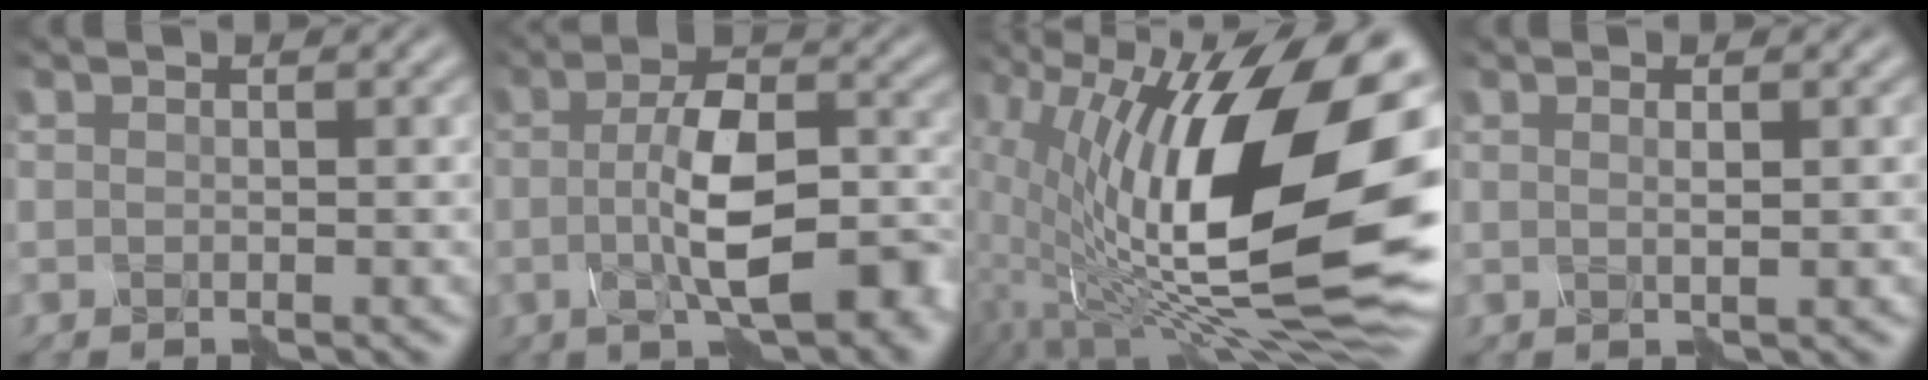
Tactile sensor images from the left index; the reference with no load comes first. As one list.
[{"total": 8.7, "force": [-1.5, 3.5, 7.8], "torque": [-0.129, 0.002, -0.024]}, {"total": 19.3, "force": [1.3, 8.5, 17.3], "torque": [-0.299, 0.000, 0.015]}, {"total": 1.0, "force": [0.5, 0.2, 0.9], "torque": [-0.009, 0.004, 0.005]}]